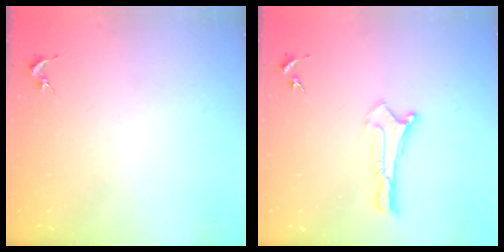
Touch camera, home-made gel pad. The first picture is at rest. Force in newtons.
{"total": 0.0}